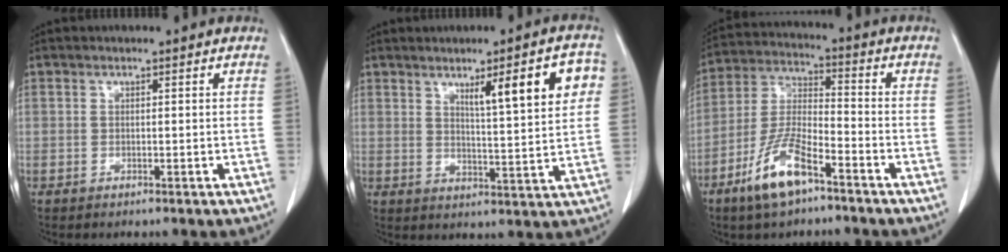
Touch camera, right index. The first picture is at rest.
{"total": 10.4, "force": [4.3, 1.1, 9.4], "torque": [-0.131, 0.005, 0.062]}
{"total": 10.7, "force": [-6.5, 2.8, 8.1], "torque": [-0.177, -0.010, -0.125]}